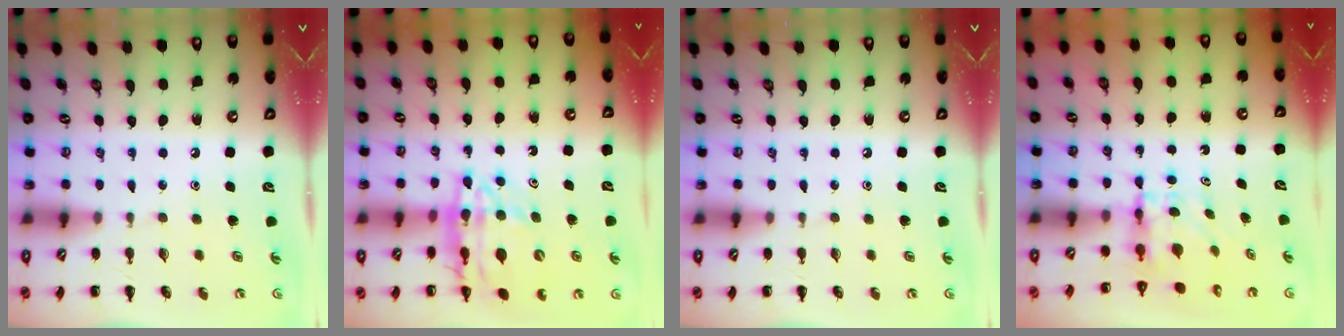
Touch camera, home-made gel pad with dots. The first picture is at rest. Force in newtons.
{"total": 16.8, "press": 16.3, "slide": 4.0}
{"total": 0.0}
{"total": 4.1, "press": 4.1, "slide": 0.5}